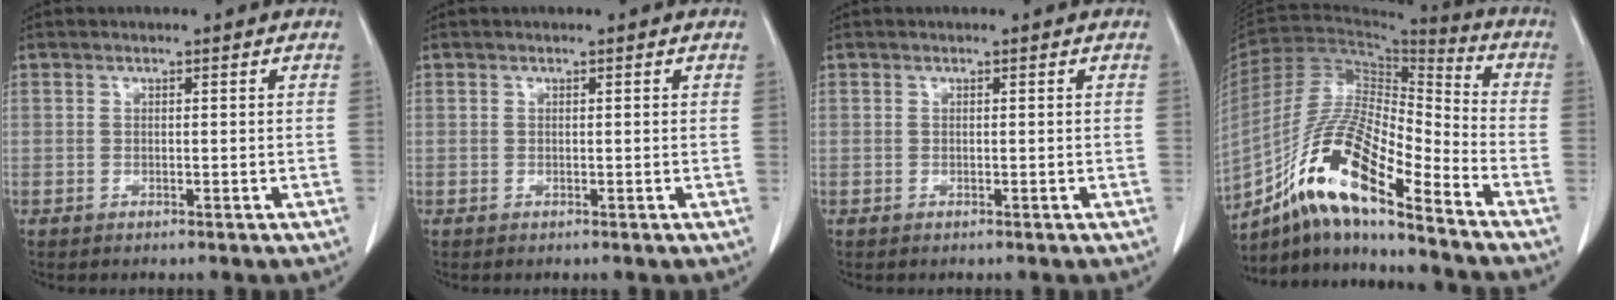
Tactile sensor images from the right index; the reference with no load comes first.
{"total": 0.0}
{"total": 0.0}
{"total": 17.1, "force": [-11.3, 2.7, 12.6], "torque": [-0.240, -0.002, -0.204]}